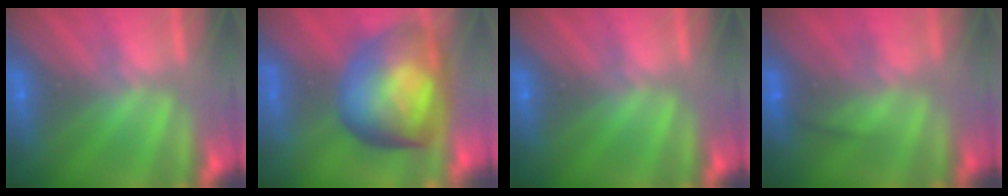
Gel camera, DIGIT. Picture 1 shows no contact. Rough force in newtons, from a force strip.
{"total": 7.9}
{"total": 0.0}
{"total": 2.4}